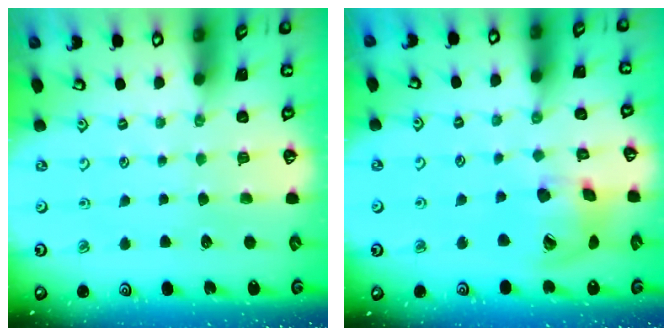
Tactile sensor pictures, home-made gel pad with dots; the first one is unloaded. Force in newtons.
{"total": 15.0, "press": 14.9, "slide": 2.2}